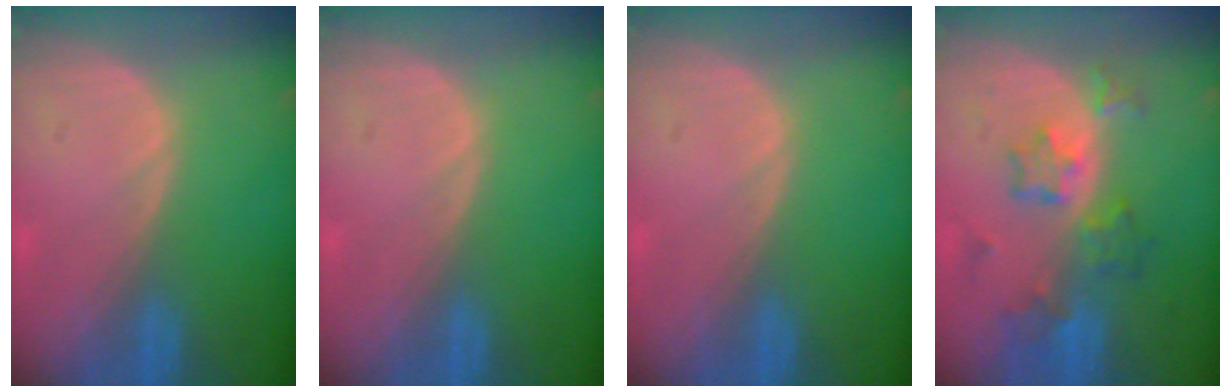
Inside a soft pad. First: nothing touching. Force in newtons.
{"total": 0.0}
{"total": 0.0}
{"total": 7.3, "press": 6.5, "slide": 3.5}